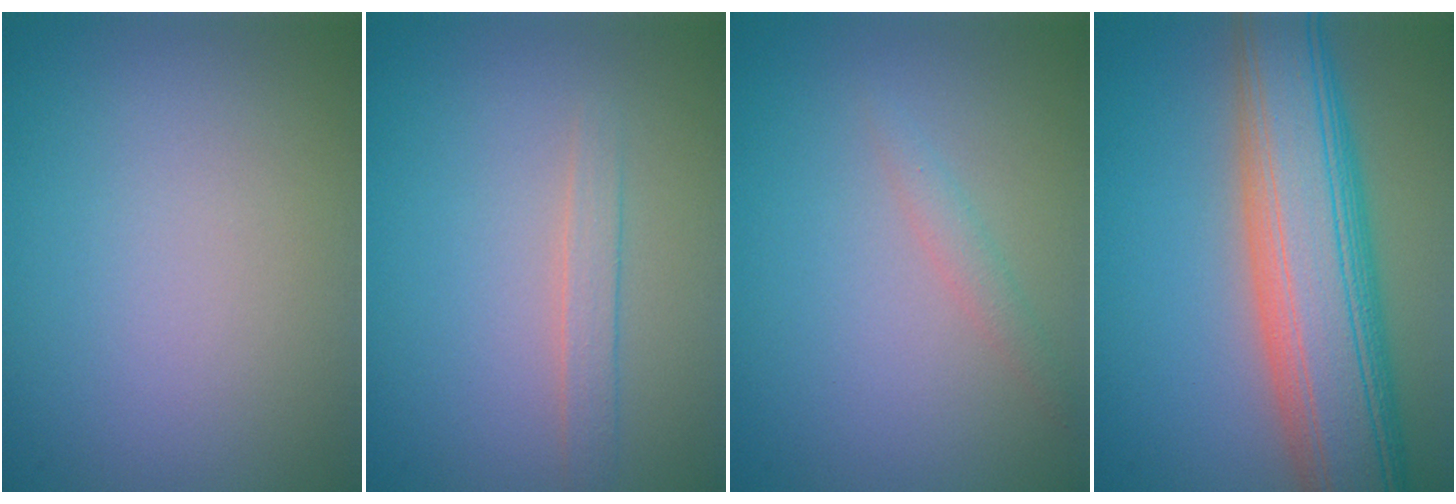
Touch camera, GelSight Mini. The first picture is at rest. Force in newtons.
{"total": 1.5, "press": 1.5, "slide": 0.1}
{"total": 1.2, "press": 1.2, "slide": 0.0}
{"total": 11.7, "press": 11.7, "slide": 0.5}